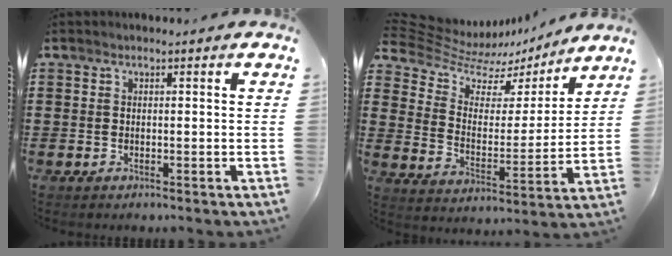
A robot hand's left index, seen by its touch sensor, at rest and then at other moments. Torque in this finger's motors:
{"motor_torque": [-0.03, 2.11, -0.48, -0.13]}